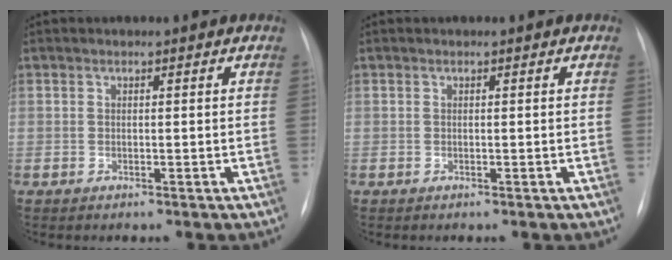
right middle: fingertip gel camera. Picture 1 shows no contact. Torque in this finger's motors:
{"motor_torque": [-0.33, -0.14, -0.02, 0.00]}